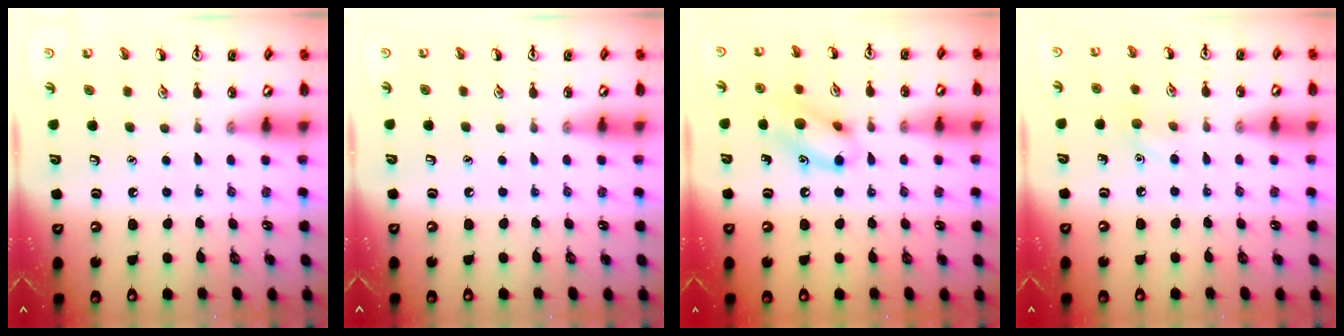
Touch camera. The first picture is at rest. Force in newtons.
{"total": 0.0}
{"total": 10.6, "press": 10.5, "slide": 1.4}
{"total": 5.9, "press": 5.7, "slide": 1.8}